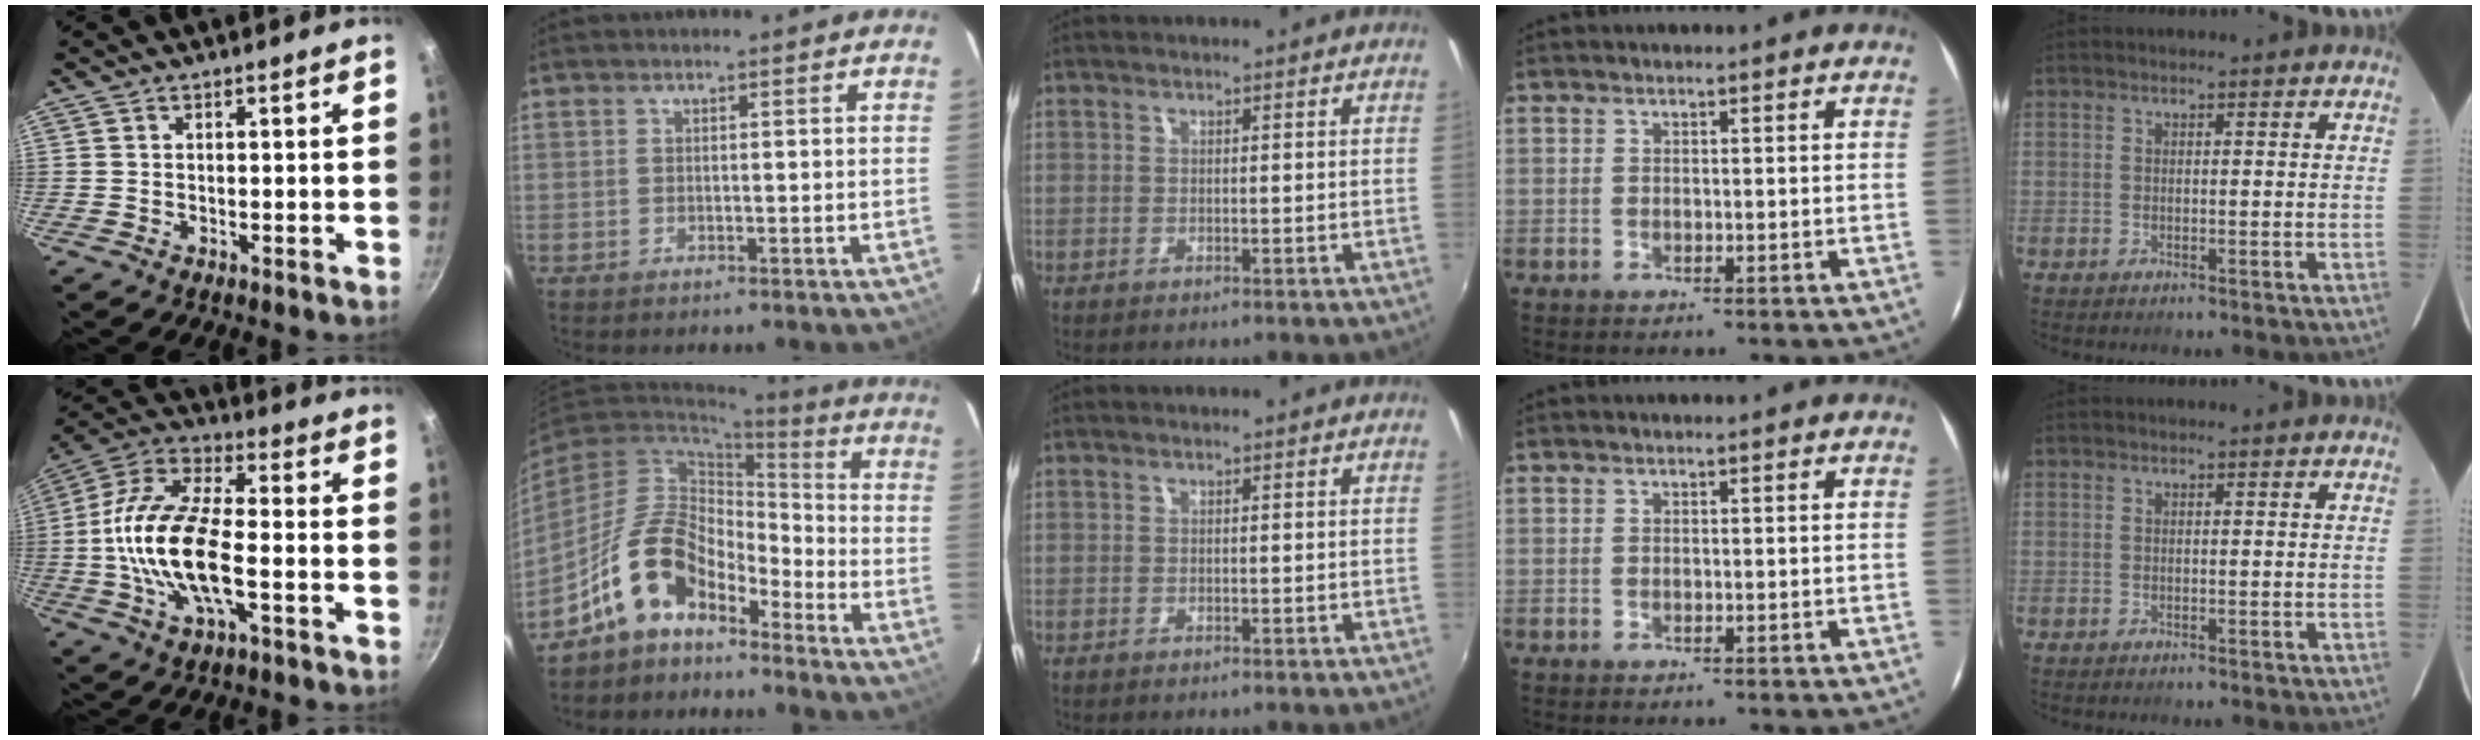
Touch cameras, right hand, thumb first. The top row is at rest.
{"thumb": {"total": 18.1, "force": [-3.0, 7.7, 16.2], "torque": [-0.310, 0.030, -0.076]}, "index": {"total": 11.9, "force": [-8.5, 5.7, 6.1], "torque": [-0.126, 0.025, -0.161]}}